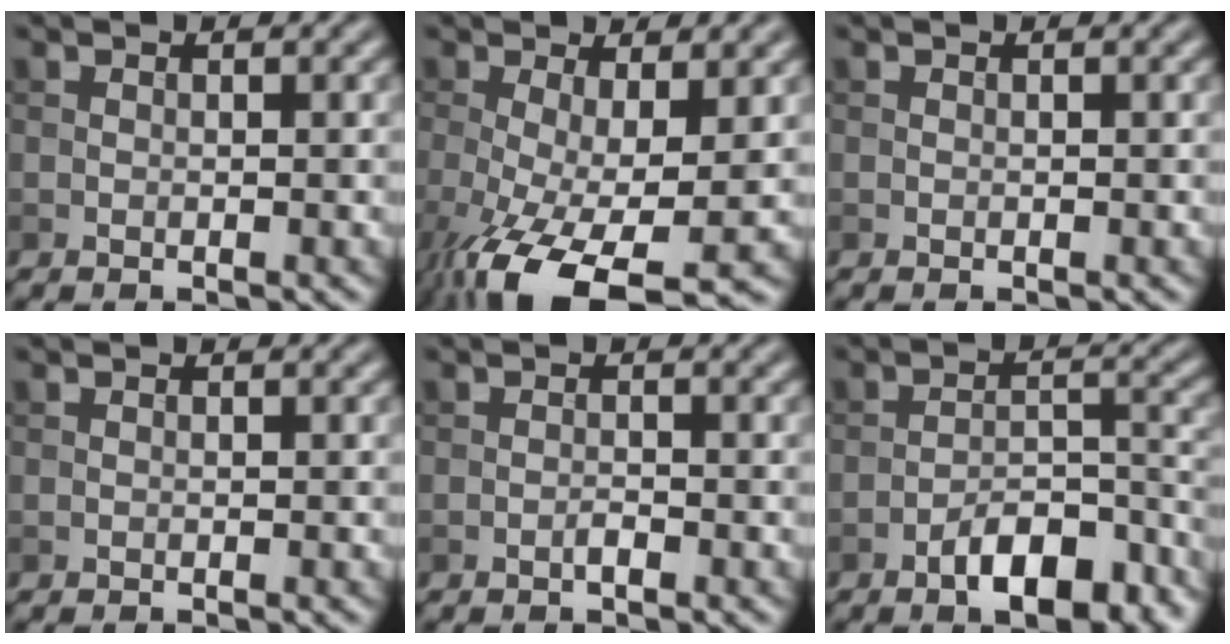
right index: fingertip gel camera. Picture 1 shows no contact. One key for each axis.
{"total": 9.5, "fx": -4.0, "fy": 2.9, "fz": 8.1, "tx": -0.158, "ty": -0.029, "tz": -0.064}
{"total": 0.0}
{"total": 0.0}
{"total": 0.8, "fx": -0.5, "fy": 0.2, "fz": 0.6, "tx": -0.012, "ty": 0.001, "tz": -0.010}
{"total": 6.9, "fx": -4.4, "fy": 2.7, "fz": 4.6, "tx": -0.066, "ty": 0.010, "tz": -0.070}